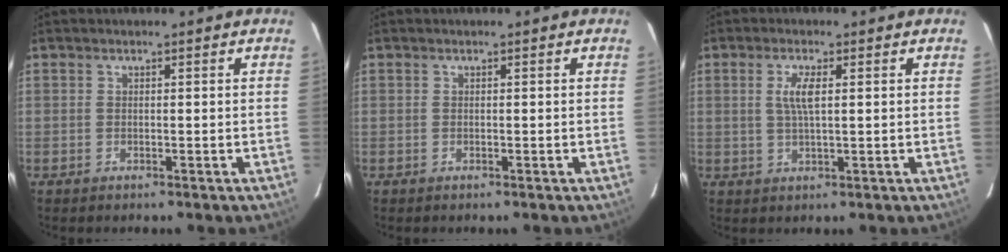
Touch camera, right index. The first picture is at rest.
{"total": 0.0}
{"total": 3.7, "force": [0.8, 0.8, 3.5], "torque": [-0.069, 0.000, 0.016]}